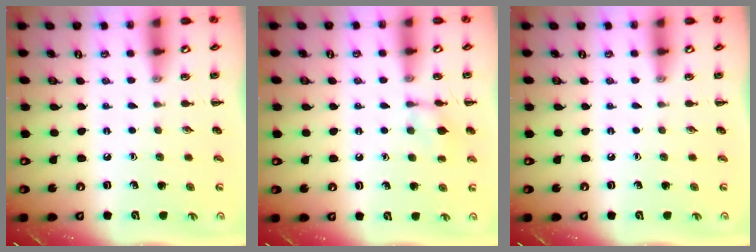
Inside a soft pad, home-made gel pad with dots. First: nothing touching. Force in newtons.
{"total": 8.4, "press": 8.3, "slide": 1.6}
{"total": 0.0}